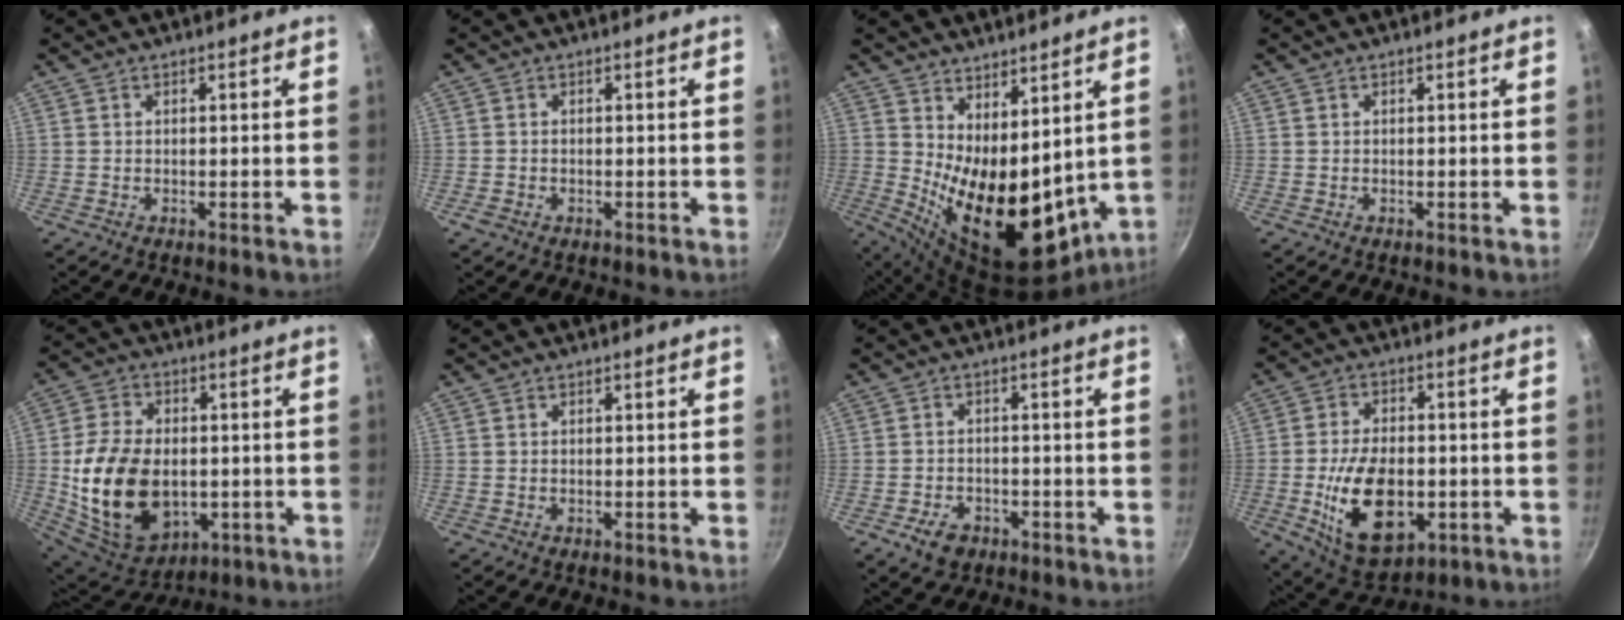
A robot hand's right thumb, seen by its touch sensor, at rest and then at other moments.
{"total": 1.2, "force": [-0.6, 0.9, 0.6], "torque": [-0.013, 0.000, -0.010]}
{"total": 17.0, "force": [3.9, 8.3, 14.3], "torque": [-0.186, -0.048, 0.090]}
{"total": 0.0}
{"total": 19.2, "force": [-1.9, 13.0, 14.0], "torque": [-0.249, -0.001, -0.015]}
{"total": 0.0}
{"total": 4.7, "force": [-2.6, 3.3, 2.2], "torque": [-0.036, 0.020, -0.036]}
{"total": 16.0, "force": [-3.4, 9.4, 12.5], "torque": [-0.200, 0.006, -0.043]}